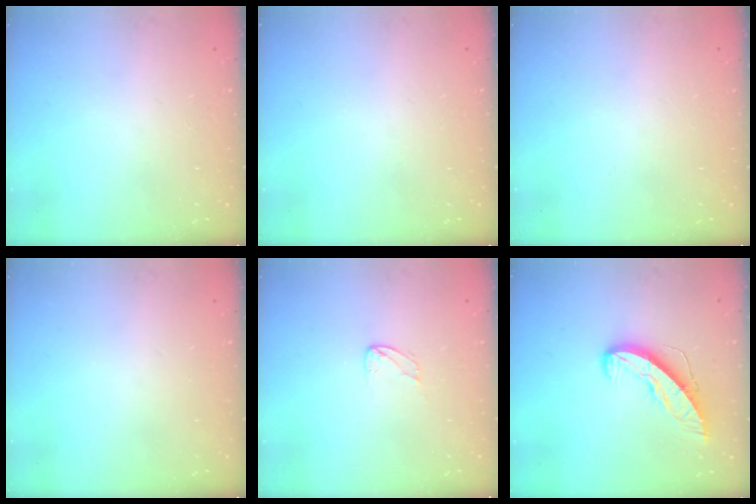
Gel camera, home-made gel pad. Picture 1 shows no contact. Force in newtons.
{"total": 0.0}
{"total": 0.0}
{"total": 0.0}
{"total": 2.4, "press": 2.4, "slide": 0.1}
{"total": 8.8, "press": 8.8, "slide": 0.1}